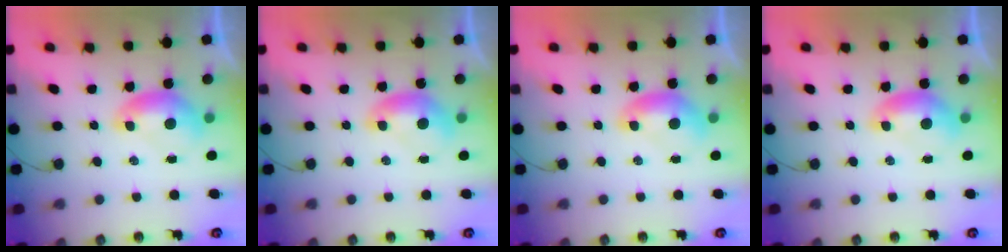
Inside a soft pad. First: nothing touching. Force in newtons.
{"total": 0.0}
{"total": 0.0}
{"total": 0.0}